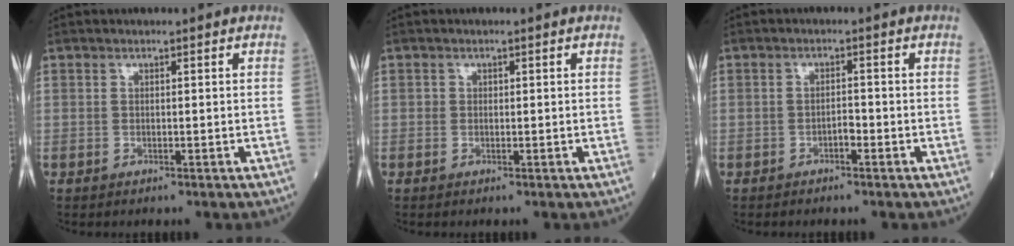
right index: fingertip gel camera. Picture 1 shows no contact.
{"total": 0.6, "force": [0.1, 0.6, 0.1], "torque": [0.002, 0.002, -0.001]}
{"total": 1.4, "force": [-0.8, 0.4, 1.0], "torque": [-0.013, 0.003, -0.016]}